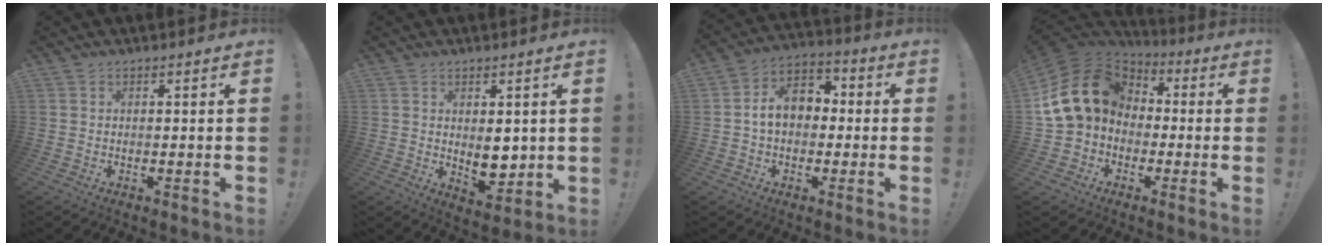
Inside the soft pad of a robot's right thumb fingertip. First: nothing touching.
{"total": 7.4, "force": [1.0, 4.8, 5.5], "torque": [-0.072, -0.009, 0.024]}
{"total": 10.7, "force": [0.7, 7.6, 7.4], "torque": [-0.106, 0.014, 0.017]}
{"total": 17.6, "force": [2.4, 14.0, 10.4], "torque": [-0.193, 0.010, 0.059]}